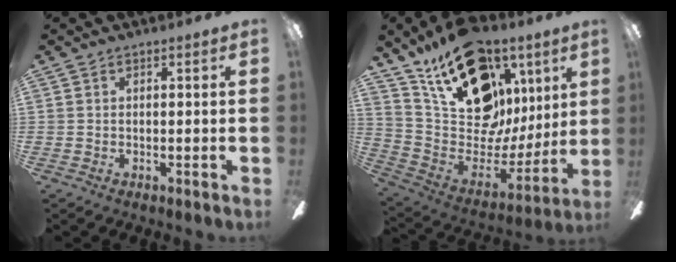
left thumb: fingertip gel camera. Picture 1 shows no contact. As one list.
[{"total": 24.6, "force": [14.5, 14.5, 13.5], "torque": [-0.210, -0.084, 0.275]}]